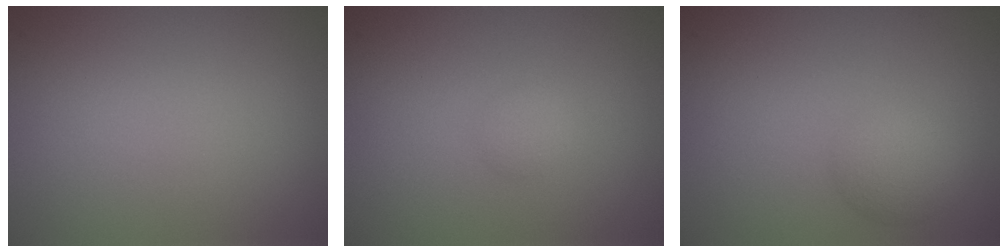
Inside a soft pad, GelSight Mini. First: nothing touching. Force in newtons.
{"total": 1.1, "press": 1.1, "slide": 0.0}
{"total": 2.6, "press": 2.6, "slide": 0.0}